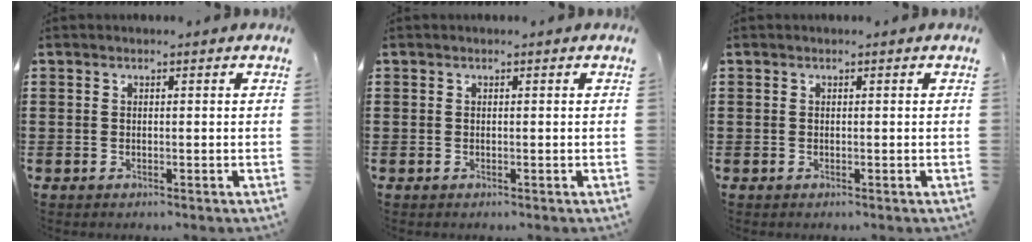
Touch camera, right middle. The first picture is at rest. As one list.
[{"total": 0.0}, {"total": 0.0}]